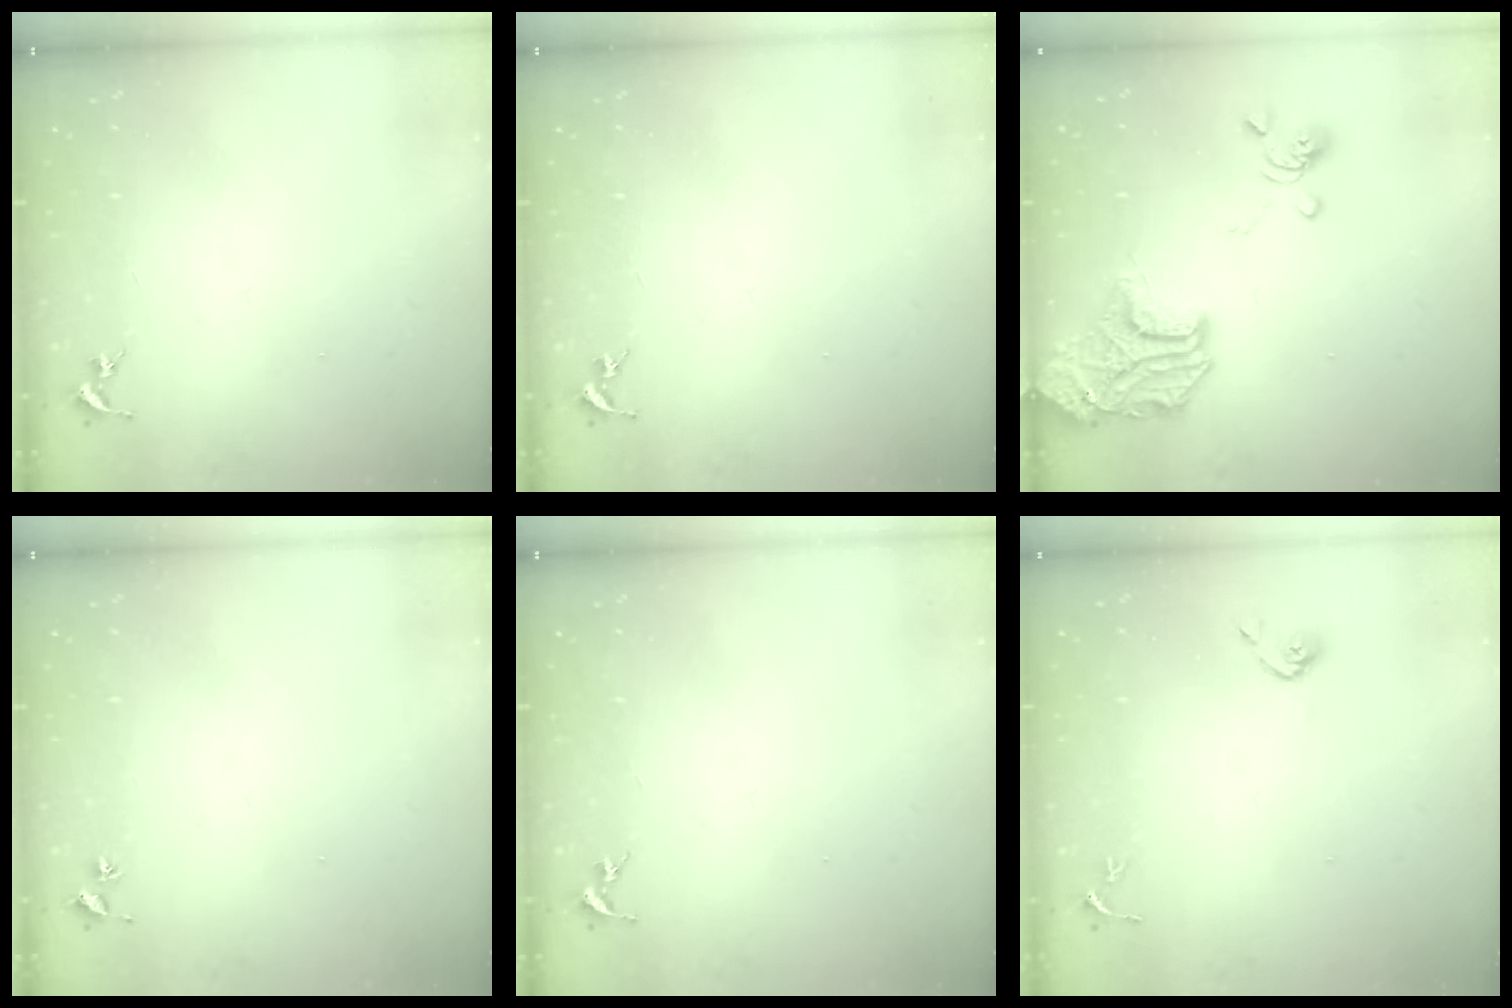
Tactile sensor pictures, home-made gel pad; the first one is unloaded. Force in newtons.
{"total": 0.0}
{"total": 19.3, "press": 19.0, "slide": 3.0}
{"total": 2.1, "press": 2.1, "slide": 0.2}
{"total": 0.0}
{"total": 4.3, "press": 4.2, "slide": 1.1}